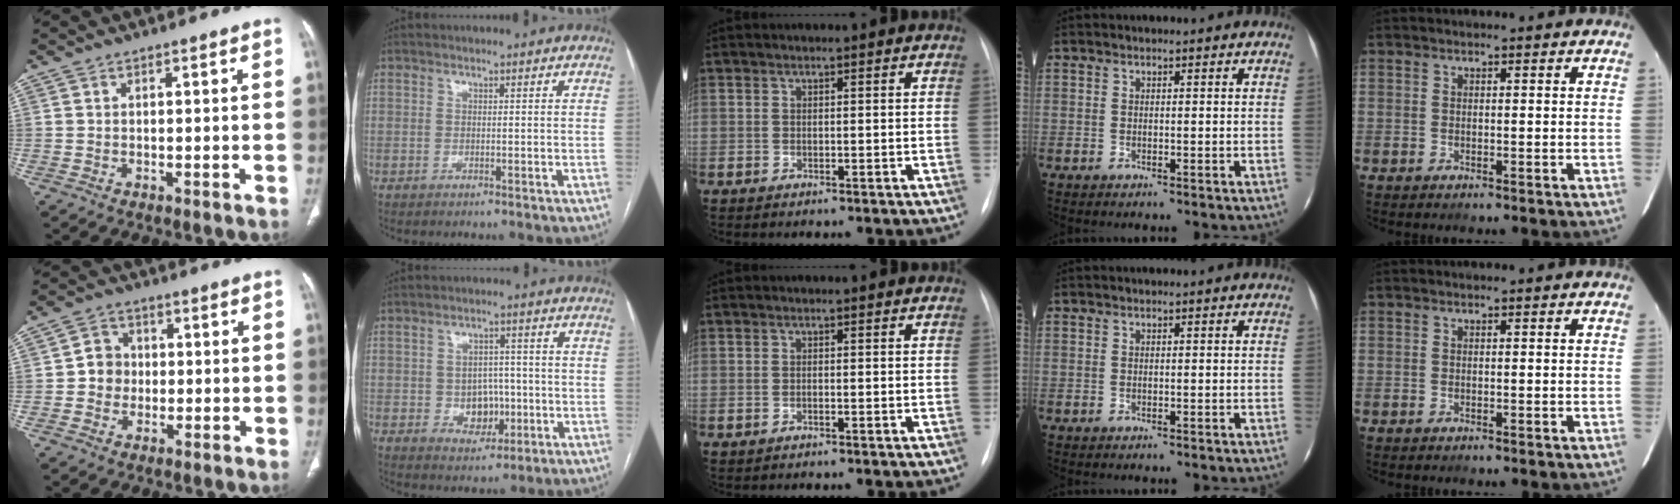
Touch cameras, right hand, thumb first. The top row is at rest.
{"thumb": {"total": 5.3, "force": [-0.2, 4.9, 1.9], "torque": [-0.002, 0.010, -0.011]}, "index": {"total": 5.7, "force": [-1.1, 4.4, 3.5], "torque": [-0.049, 0.009, -0.007]}}